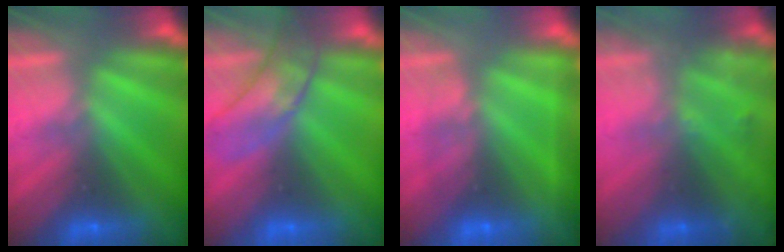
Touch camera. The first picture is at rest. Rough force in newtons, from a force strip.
{"total": 3.5}
{"total": 2.2}
{"total": 2.0}